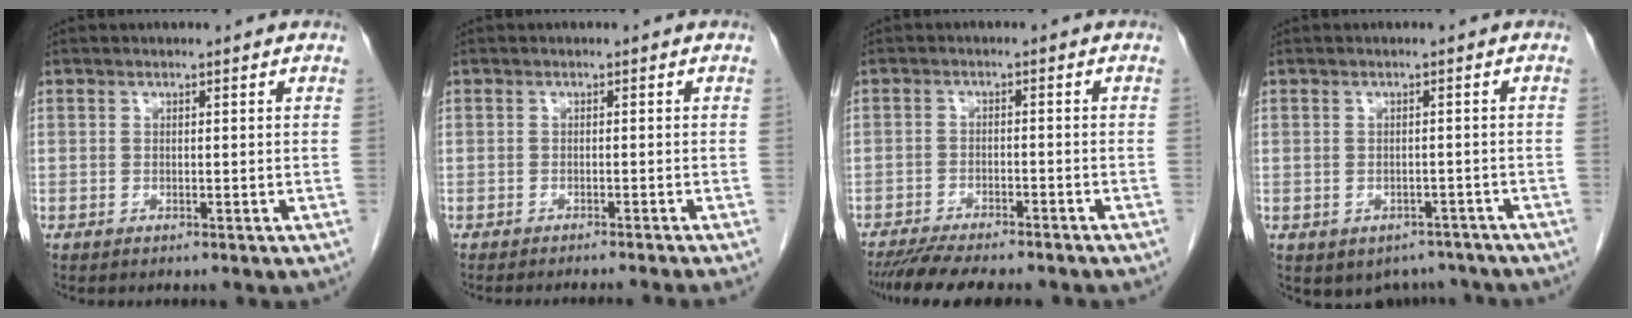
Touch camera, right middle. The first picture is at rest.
{"total": 6.3, "force": [-5.8, -1.0, 2.2], "torque": [-0.011, -0.014, -0.074]}
{"total": 10.6, "force": [-9.3, 1.6, 4.9], "torque": [-0.071, -0.012, -0.137]}
{"total": 5.3, "force": [-4.1, 3.3, 0.6], "torque": [0.008, 0.012, -0.048]}